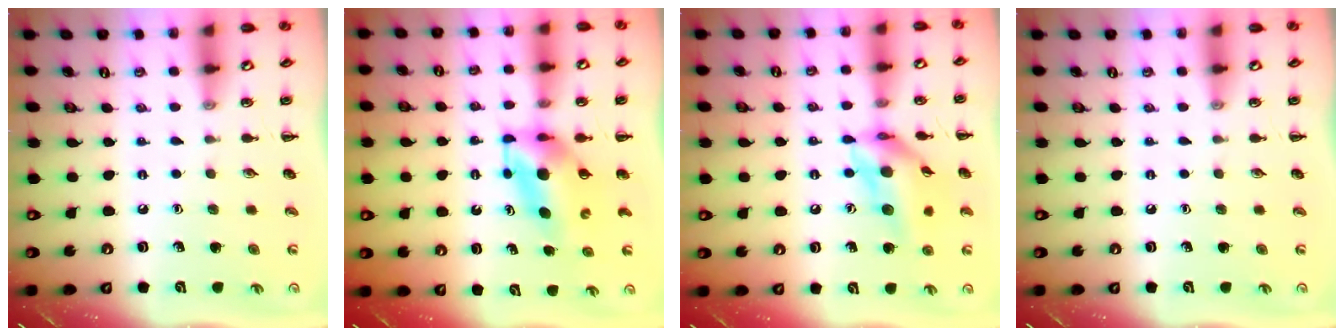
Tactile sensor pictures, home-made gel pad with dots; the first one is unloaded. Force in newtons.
{"total": 5.7, "press": 5.6, "slide": 1.1}
{"total": 16.5, "press": 16.1, "slide": 3.4}
{"total": 0.0}